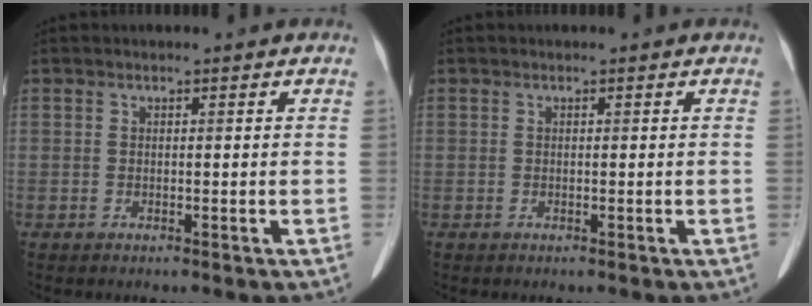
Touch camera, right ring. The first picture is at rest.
{"total": 0.0}